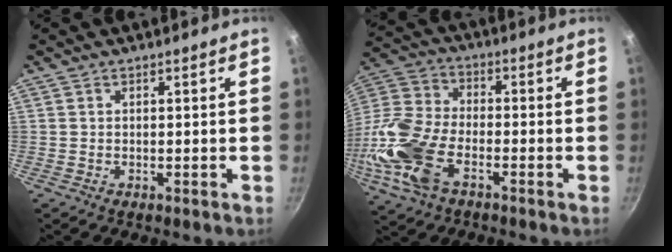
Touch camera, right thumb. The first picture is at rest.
{"total": 17.1, "force": [-6.2, 9.5, 12.8], "torque": [-0.277, 0.023, -0.140]}